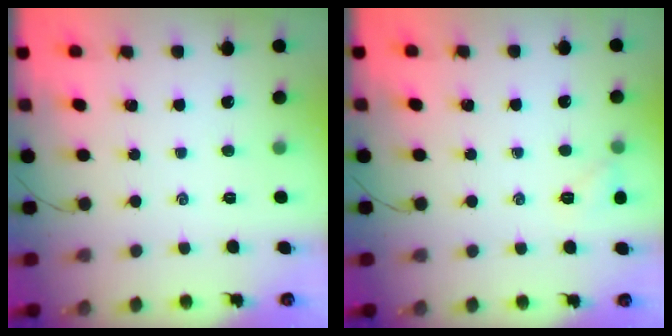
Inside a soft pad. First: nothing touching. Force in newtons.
{"total": 5.5, "press": 5.3, "slide": 1.5}